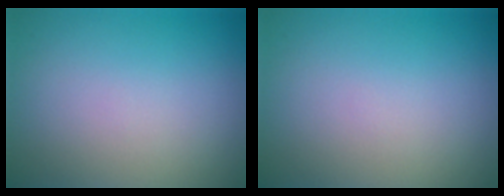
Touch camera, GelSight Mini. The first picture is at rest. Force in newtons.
{"total": 0.0}